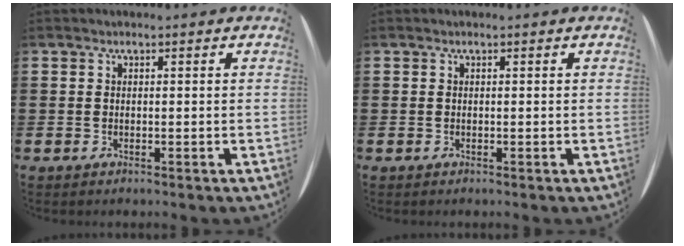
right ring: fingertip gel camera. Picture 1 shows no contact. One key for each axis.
{"total": 0.0}